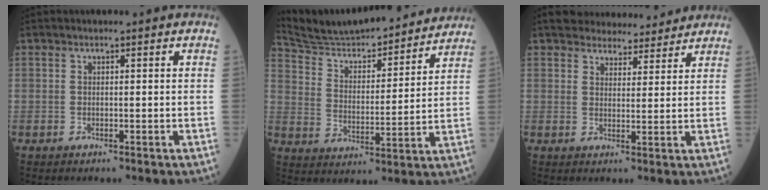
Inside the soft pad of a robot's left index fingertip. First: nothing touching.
{"total": 19.0, "force": [17.9, 2.9, 5.6], "torque": [-0.098, 0.014, 0.280]}
{"total": 7.8, "force": [7.3, 2.3, 1.4], "torque": [-0.010, 0.007, 0.091]}